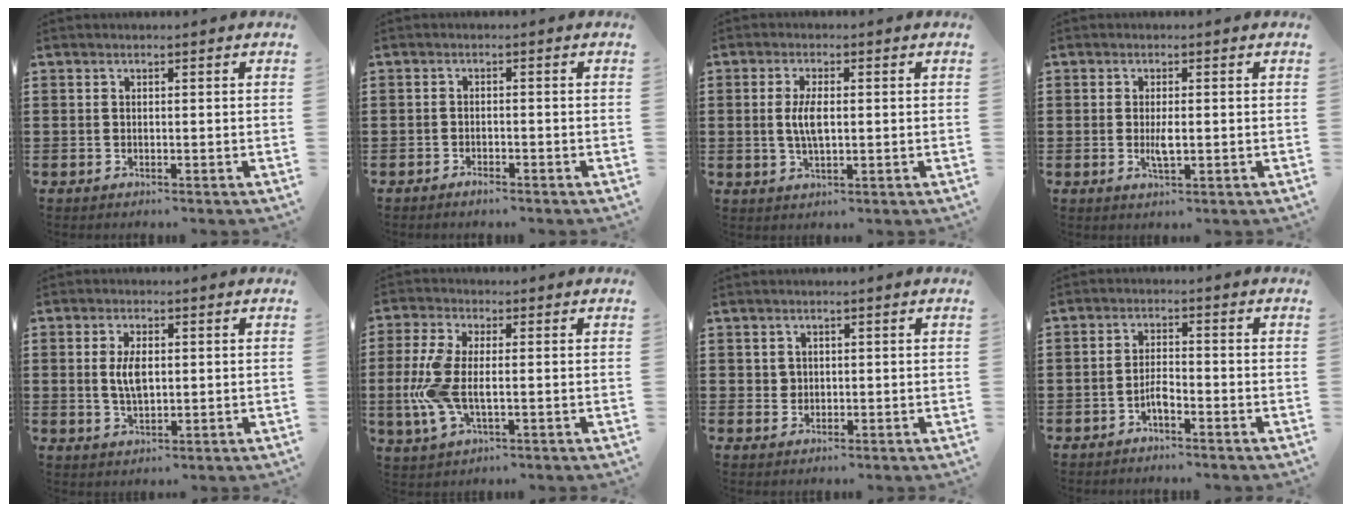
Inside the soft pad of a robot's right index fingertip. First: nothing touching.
{"total": 1.1, "force": [-1.0, 0.3, 0.2], "torque": [-0.007, 0.001, -0.021]}
{"total": 4.5, "force": [0.2, 1.6, 4.2], "torque": [-0.096, -0.002, -0.002]}
{"total": 2.4, "force": [-0.2, 0.8, 2.3], "torque": [-0.049, -0.003, -0.006]}
{"total": 4.6, "force": [0.5, 2.1, 4.0], "torque": [-0.089, 0.005, 0.005]}
{"total": 7.6, "force": [-0.7, 3.4, 6.7], "torque": [-0.177, -0.015, -0.021]}
{"total": 1.4, "force": [0.6, 1.3, 0.2], "torque": [-0.008, 0.007, 0.011]}
{"total": 2.5, "force": [-1.6, 0.7, 1.8], "torque": [-0.035, 0.007, -0.032]}